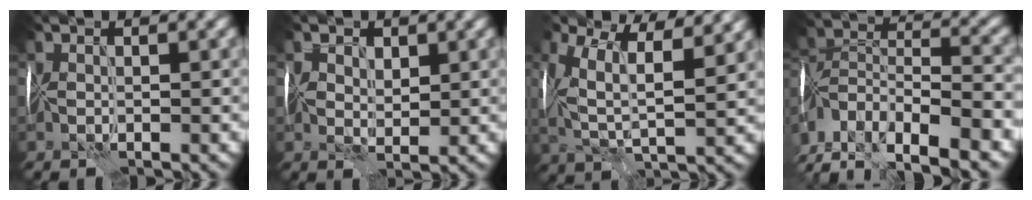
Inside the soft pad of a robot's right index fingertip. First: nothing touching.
{"total": 2.5, "force": [1.2, 1.7, 1.4], "torque": [-0.025, 0.001, 0.015]}
{"total": 10.2, "force": [4.0, 5.3, 7.7], "torque": [-0.153, 0.009, 0.072]}
{"total": 12.2, "force": [-7.9, 5.4, 7.6], "torque": [-0.148, 0.031, -0.128]}